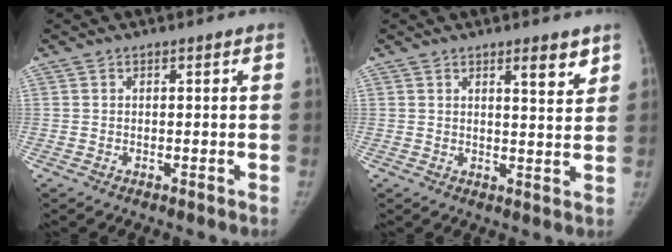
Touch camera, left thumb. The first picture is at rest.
{"total": 4.9, "force": [3.2, 1.1, 3.5], "torque": [-0.041, -0.023, 0.045]}